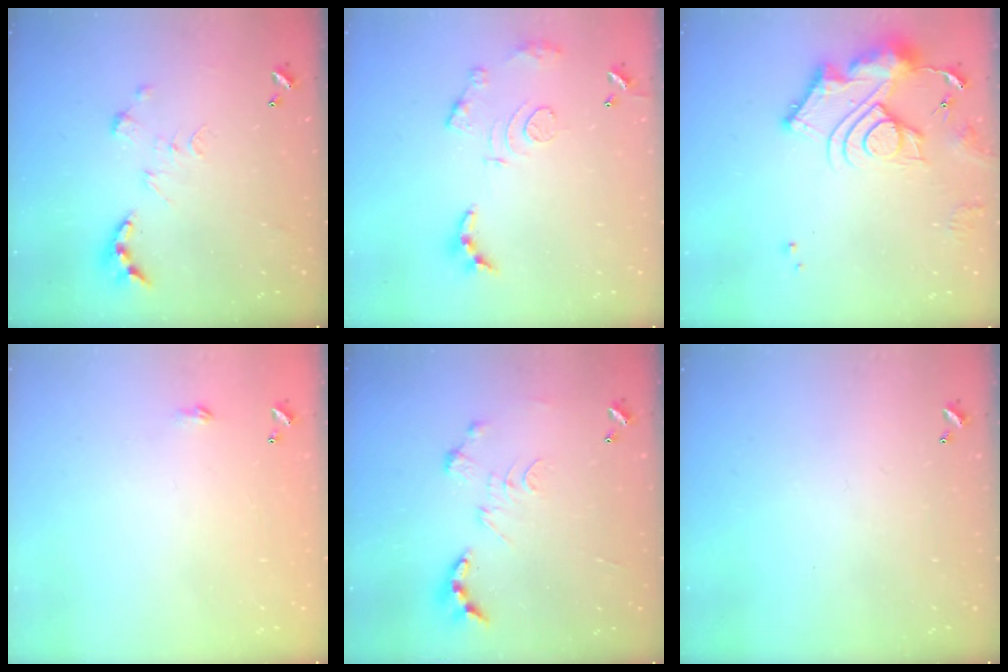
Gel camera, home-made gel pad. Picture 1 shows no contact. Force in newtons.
{"total": 10.7, "press": 10.7, "slide": 0.7}
{"total": 14.0, "press": 13.9, "slide": 1.0}
{"total": 2.2, "press": 2.2, "slide": 0.4}
{"total": 0.0}
{"total": 0.0}